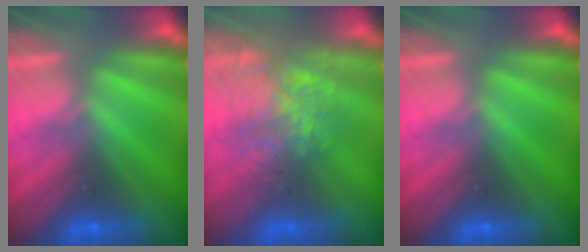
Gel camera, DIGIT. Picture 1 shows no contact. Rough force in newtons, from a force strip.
{"total": 3.6}
{"total": 0.0}